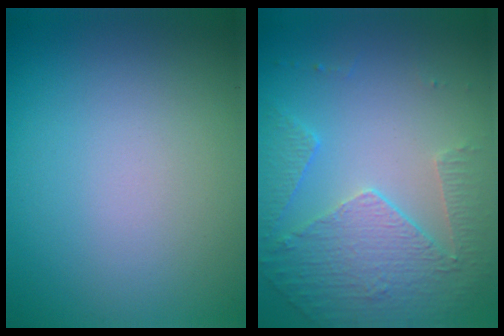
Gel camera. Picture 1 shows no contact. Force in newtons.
{"total": 5.1, "press": 3.7, "slide": 3.6}